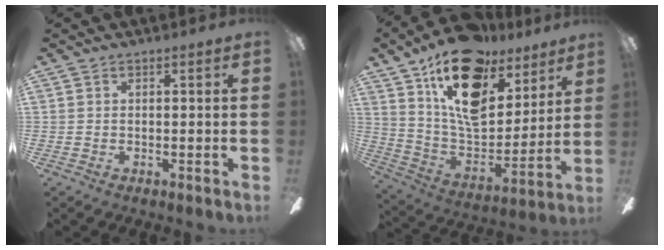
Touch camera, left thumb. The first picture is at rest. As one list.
[{"total": 21.4, "force": [13.4, 11.5, 12.1], "torque": [-0.196, -0.082, 0.238]}]